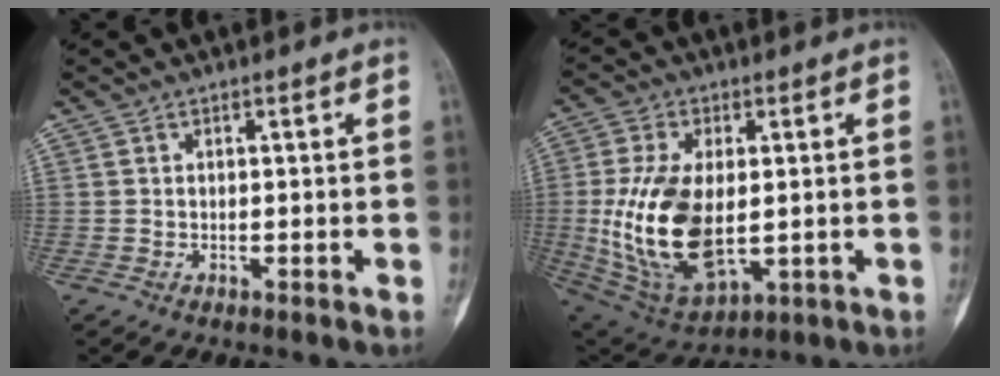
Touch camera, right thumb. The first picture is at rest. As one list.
[{"total": 18.0, "force": [-0.4, 9.8, 15.1], "torque": [-0.299, -0.011, 0.013]}]